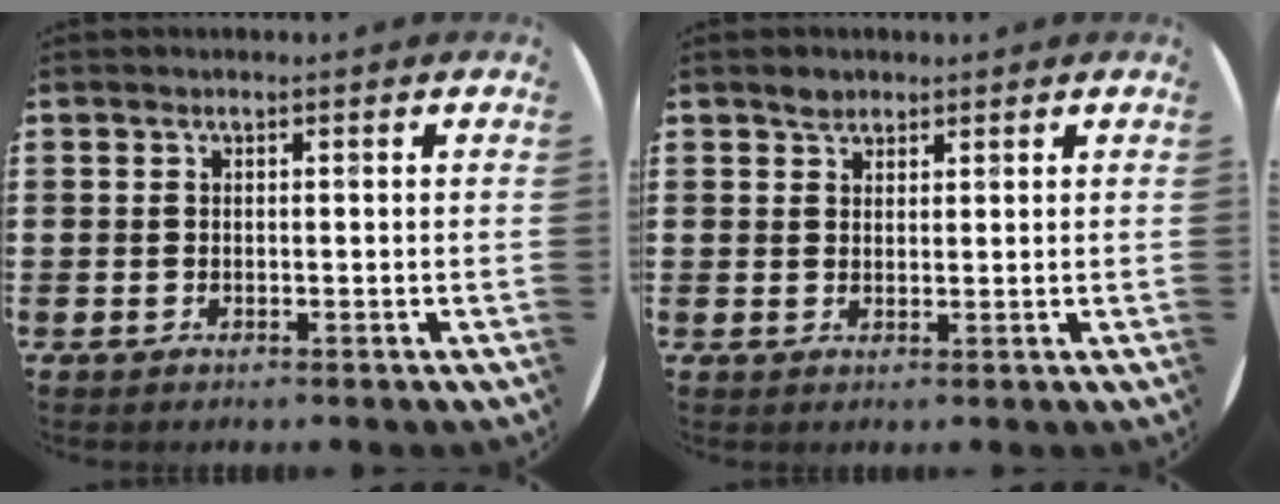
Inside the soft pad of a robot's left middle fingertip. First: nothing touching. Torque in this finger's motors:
{"motor_torque": [-0.05, 0.09, -0.02, 0.02]}